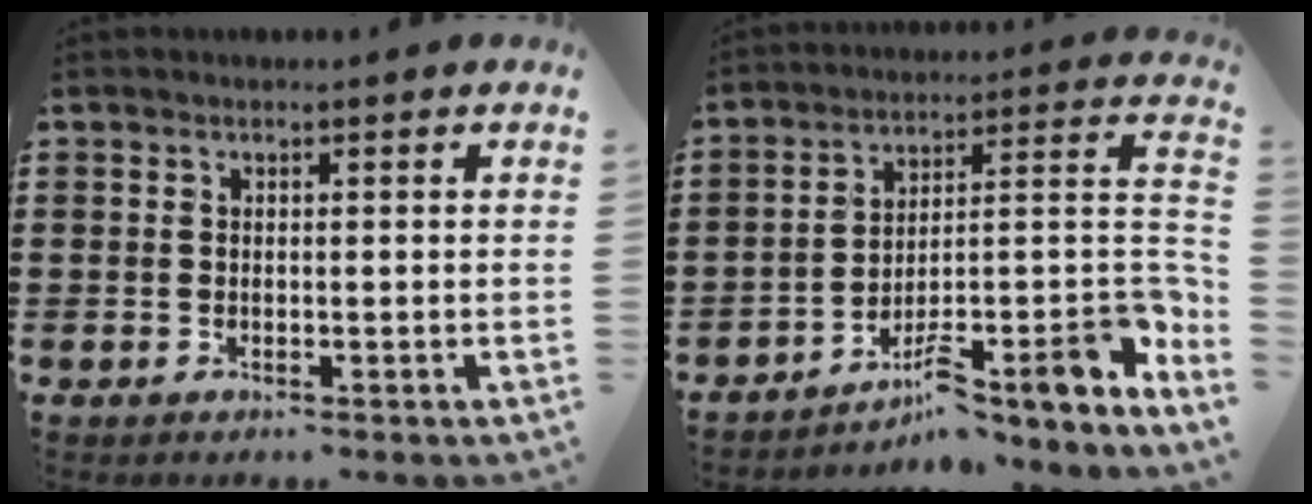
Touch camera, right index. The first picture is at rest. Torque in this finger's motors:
{"motor_torque": [2.14, 0.00, 0.61, 0.14]}